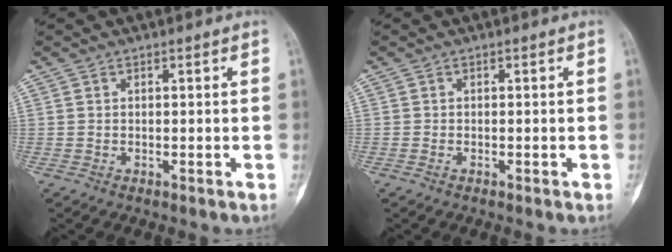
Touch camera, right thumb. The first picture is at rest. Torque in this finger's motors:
{"motor_torque": [-0.91, -0.21, 0.13, 0.07, 0.03]}